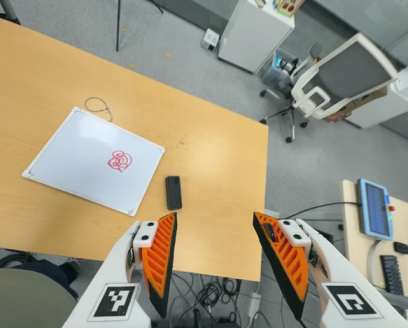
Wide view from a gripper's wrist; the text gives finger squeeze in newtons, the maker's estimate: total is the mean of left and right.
{"total": 0.0}